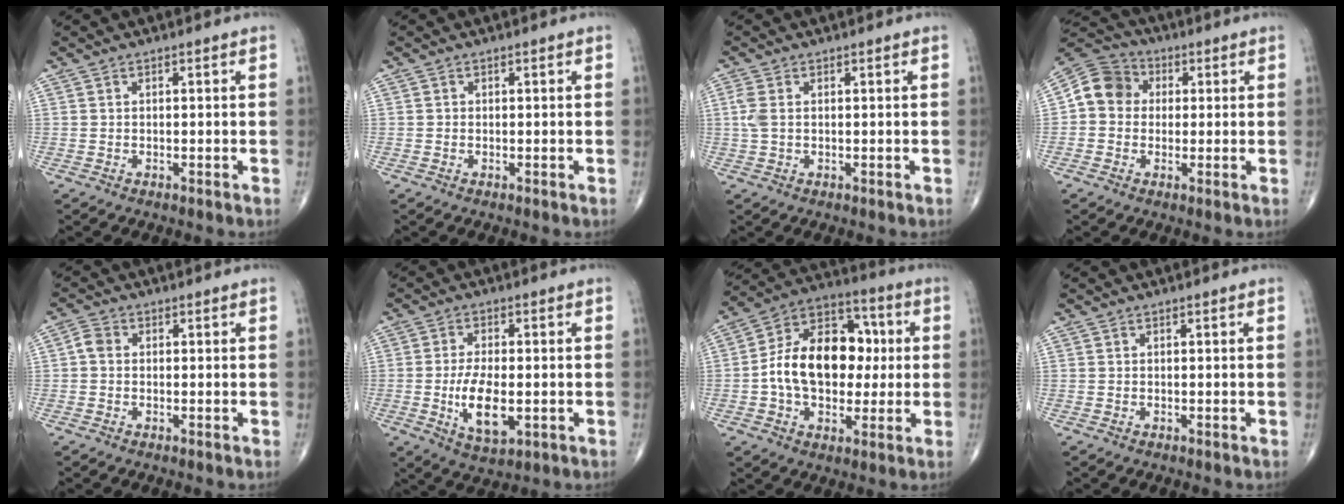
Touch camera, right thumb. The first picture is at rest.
{"total": 0.0}
{"total": 2.7, "force": [0.3, 1.6, 2.2], "torque": [-0.070, 0.006, 0.007]}
{"total": 7.9, "force": [0.3, 7.0, 3.7], "torque": [-0.049, 0.024, -0.010]}
{"total": 2.3, "force": [-0.1, 1.9, 1.4], "torque": [-0.022, 0.007, -0.009]}
{"total": 9.2, "force": [-1.7, 4.2, 7.9], "torque": [-0.138, -0.007, -0.025]}
{"total": 18.8, "force": [0.2, 12.7, 13.8], "torque": [-0.187, 0.032, -0.001]}
{"total": 0.0}